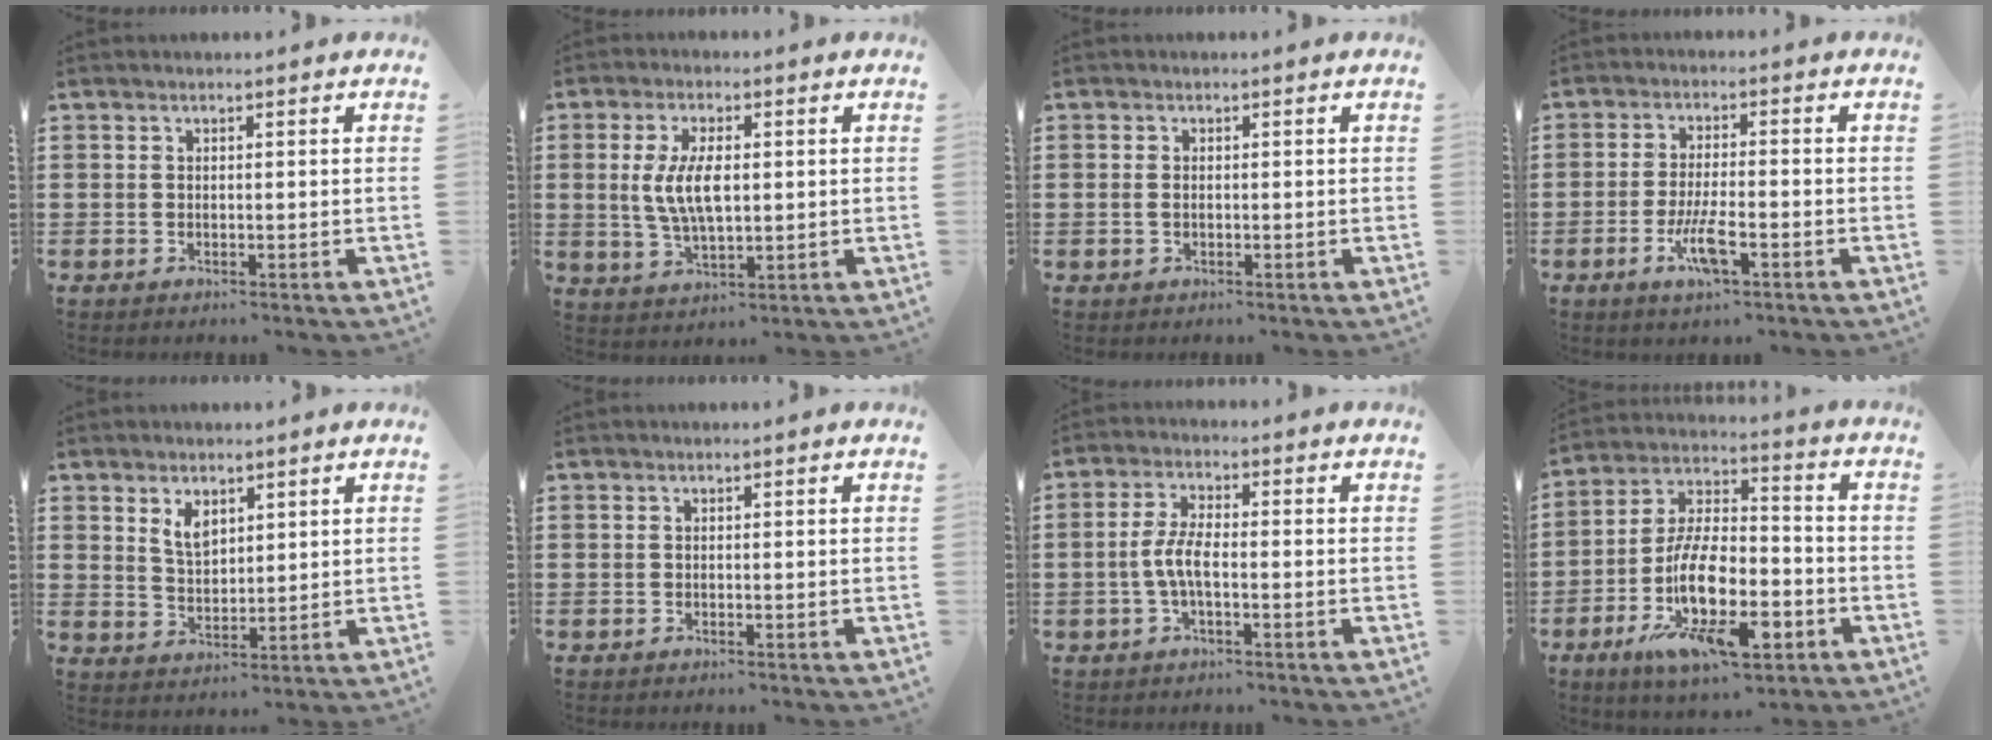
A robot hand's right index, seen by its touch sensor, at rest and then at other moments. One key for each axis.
{"total": 7.1, "fx": 0.4, "fy": 3.1, "fz": 6.3, "tx": -0.136, "ty": 0.005, "tz": 0.003}
{"total": 1.0, "fx": -0.1, "fy": 0.7, "fz": 0.8, "tx": -0.017, "ty": 0.006, "tz": -0.003}
{"total": 5.8, "fx": -2.6, "fy": 1.4, "fz": 5.0, "tx": -0.109, "ty": -0.010, "tz": -0.051}
{"total": 4.0, "fx": 2.4, "fy": 2.2, "fz": 2.3, "tx": -0.053, "ty": 0.007, "tz": 0.044}
{"total": 0.0}
{"total": 4.7, "fx": -1.2, "fy": 1.5, "fz": 4.3, "tx": -0.112, "ty": -0.007, "tz": -0.032}
{"total": 15.8, "fx": -7.2, "fy": 6.6, "fz": 12.4, "tx": -0.239, "ty": 0.003, "tz": -0.128}